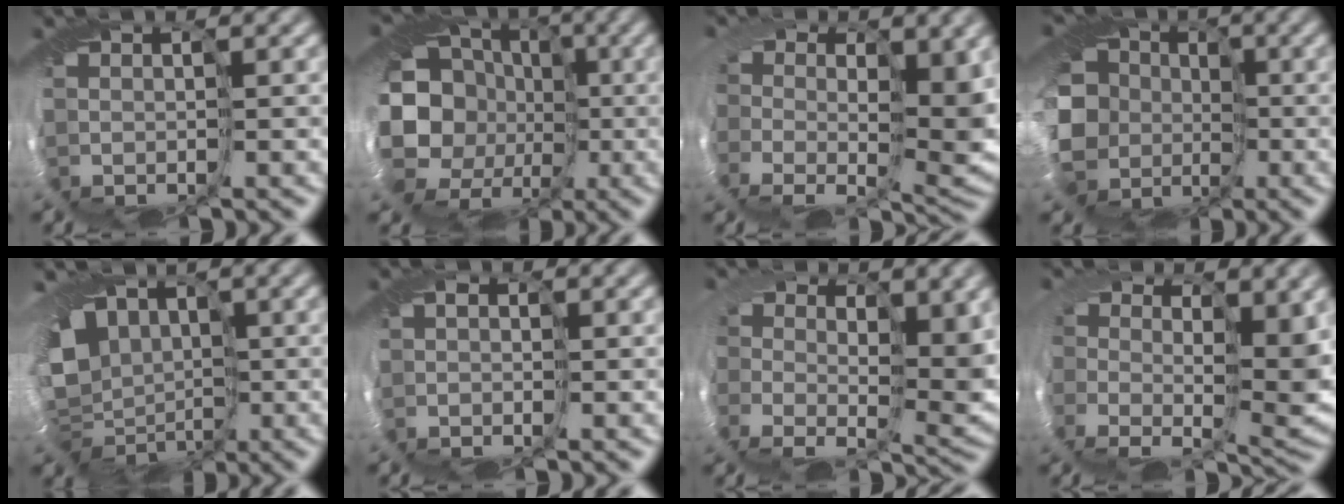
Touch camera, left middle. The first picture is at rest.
{"total": 16.3, "force": [-5.7, 14.0, 6.1], "torque": [-0.100, -0.032, -0.132]}
{"total": 6.3, "force": [0.1, 3.7, 5.1], "torque": [-0.075, -0.038, -0.002]}
{"total": 12.4, "force": [-3.4, 10.3, 6.1], "torque": [-0.126, -0.037, -0.077]}
{"total": 7.0, "force": [-0.2, 5.9, 3.9], "torque": [-0.045, -0.018, -0.001]}
{"total": 1.1, "force": [-0.6, 0.9, 0.0], "torque": [0.003, -0.003, -0.008]}
{"total": 5.6, "force": [0.8, 3.5, 4.2], "torque": [-0.065, -0.038, 0.013]}
{"total": 5.6, "force": [0.4, 3.2, 4.6], "torque": [-0.069, -0.039, 0.005]}